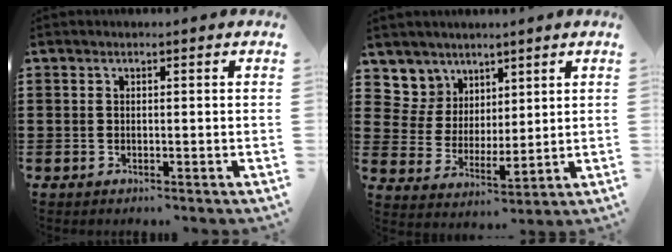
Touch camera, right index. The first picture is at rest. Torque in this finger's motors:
{"motor_torque": [-0.22, 0.34, 0.07, -0.01]}